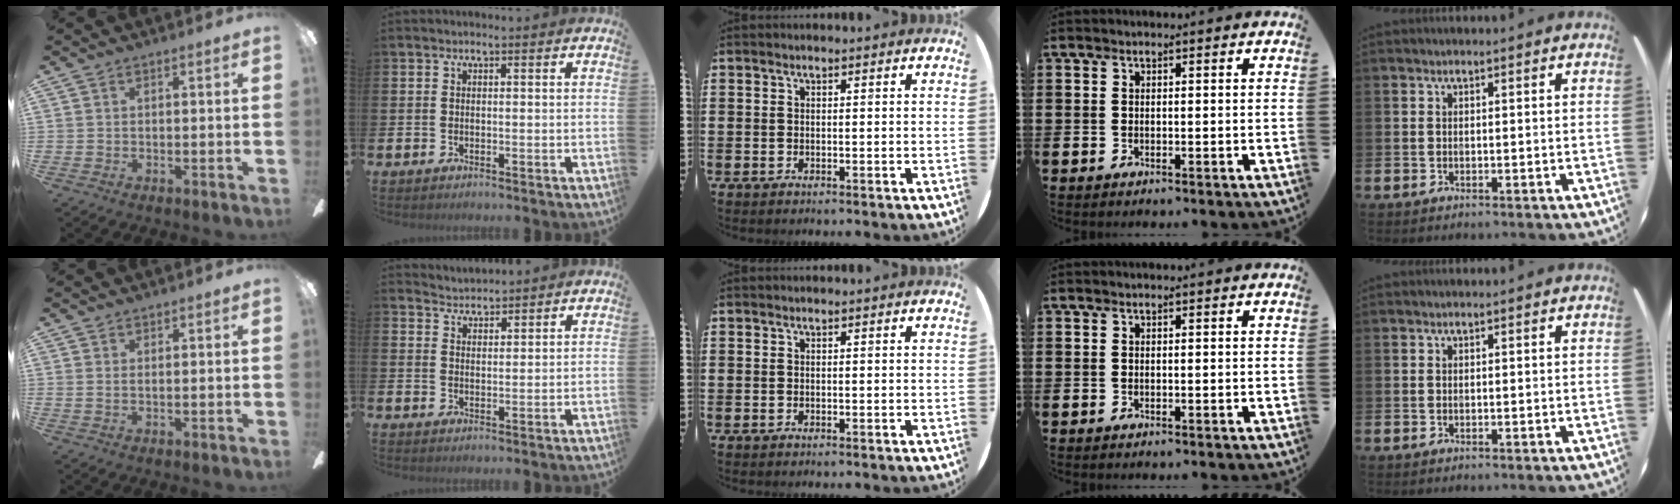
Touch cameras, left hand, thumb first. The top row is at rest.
{"thumb": {"total": 0.8, "force": [0.5, 0.1, 0.7], "torque": [-0.016, 0.000, 0.008]}, "index": {"total": 3.2, "force": [3.1, 0.4, -0.5], "torque": [-0.008, -0.012, 0.059]}}